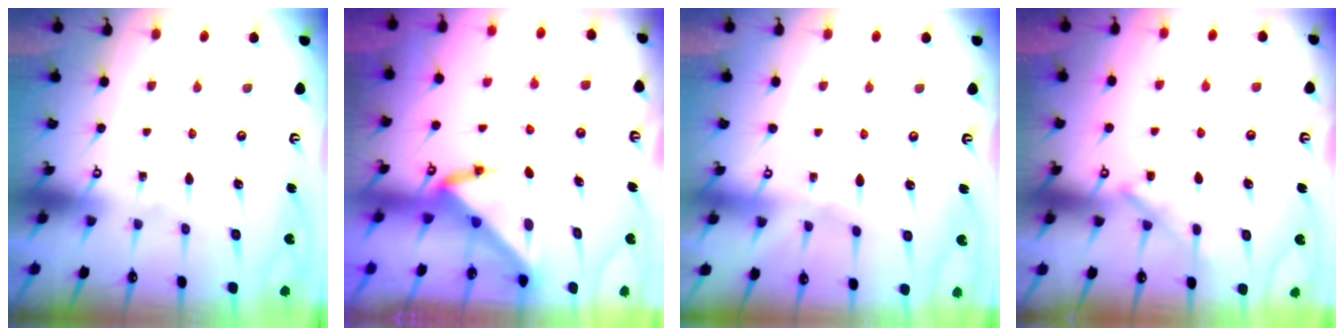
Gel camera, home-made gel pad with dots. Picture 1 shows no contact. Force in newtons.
{"total": 3.4, "press": 3.4, "slide": 0.1}
{"total": 2.4, "press": 2.4, "slide": 0.4}
{"total": 4.2, "press": 4.2, "slide": 0.6}